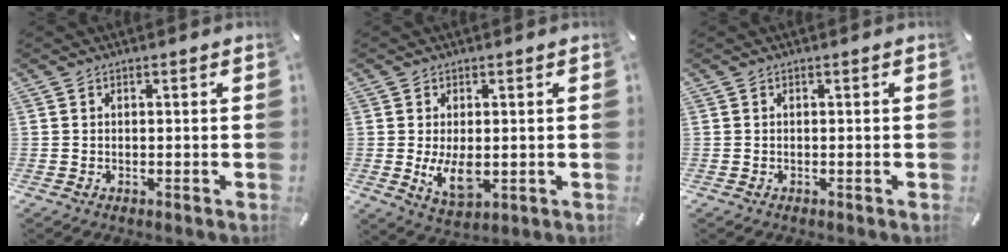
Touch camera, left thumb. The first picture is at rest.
{"total": 7.4, "force": [-0.4, 4.0, 6.2], "torque": [-0.124, -0.014, -0.009]}
{"total": 0.0}